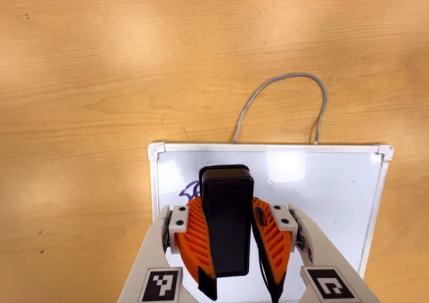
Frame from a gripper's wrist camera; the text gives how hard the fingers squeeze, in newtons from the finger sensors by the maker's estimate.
{"total": 8.3, "left": 7.4, "right": 9.3}